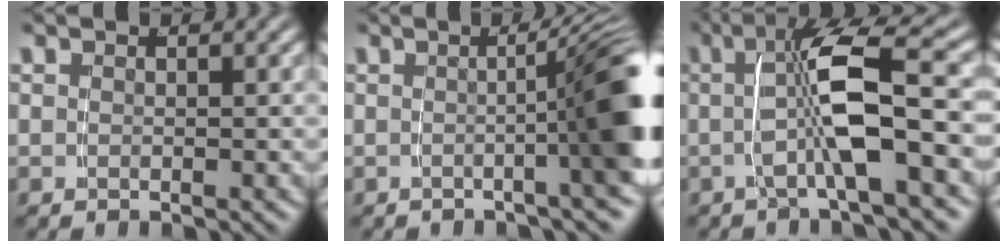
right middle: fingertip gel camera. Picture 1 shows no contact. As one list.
[{"total": 8.1, "force": [-0.7, 1.7, 7.9], "torque": [-0.071, 0.021, -0.020]}, {"total": 6.2, "force": [0.0, 1.1, 6.1], "torque": [-0.109, 0.005, 0.004]}]